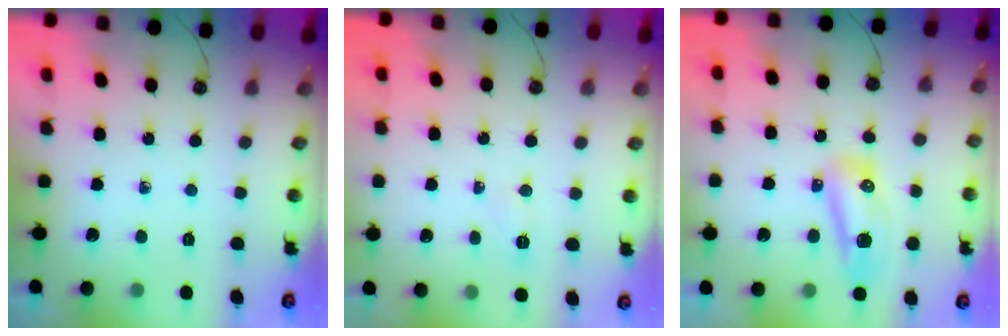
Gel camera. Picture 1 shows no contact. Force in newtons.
{"total": 4.9, "press": 4.8, "slide": 1.0}
{"total": 14.0, "press": 10.4, "slide": 9.4}